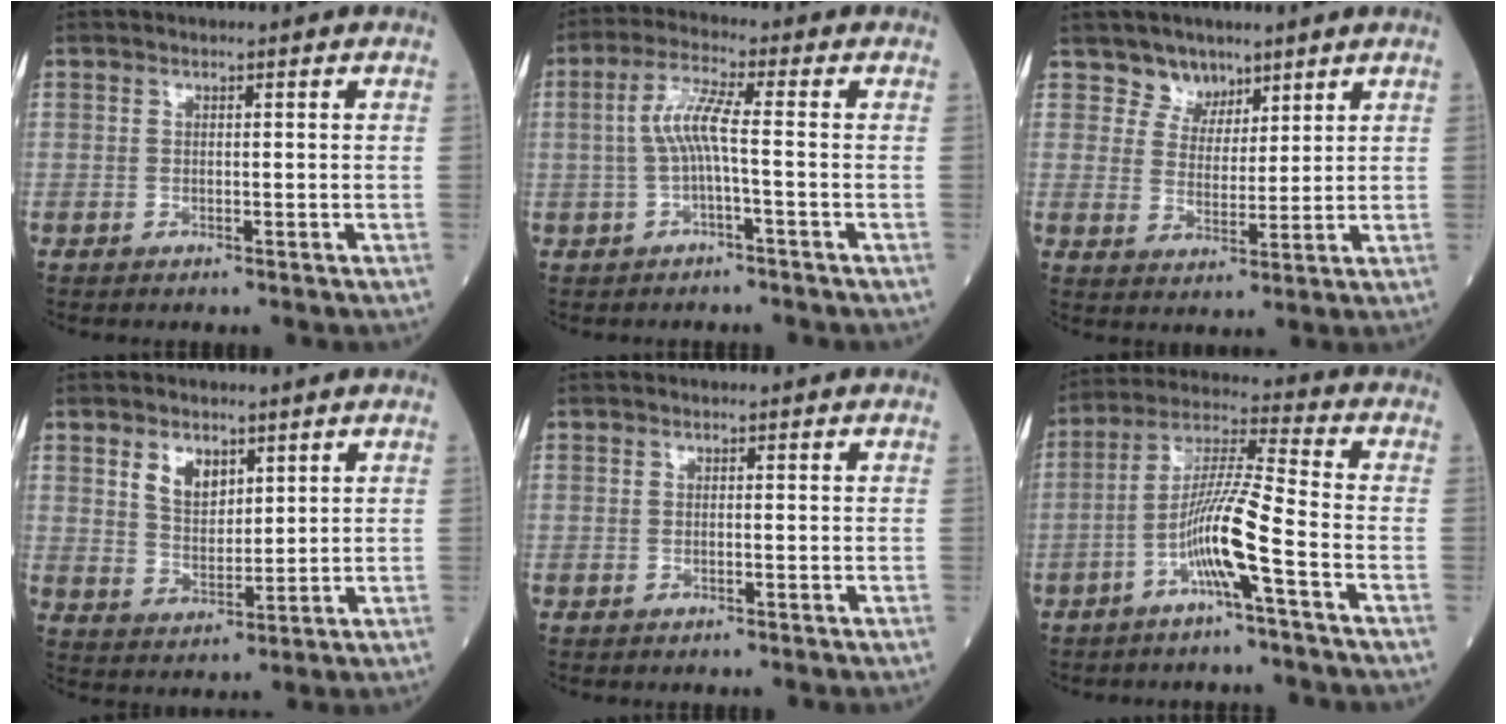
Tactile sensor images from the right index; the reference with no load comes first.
{"total": 5.4, "force": [-0.5, 0.3, 5.4], "torque": [-0.112, 0.016, -0.010]}
{"total": 4.4, "force": [3.4, 2.9, 0.2], "torque": [0.003, -0.002, 0.059]}
{"total": 5.4, "force": [2.9, 3.1, 3.4], "torque": [-0.066, 0.002, 0.059]}
{"total": 0.0}
{"total": 9.5, "force": [-4.0, -0.9, 8.6], "torque": [-0.172, 0.011, -0.079]}